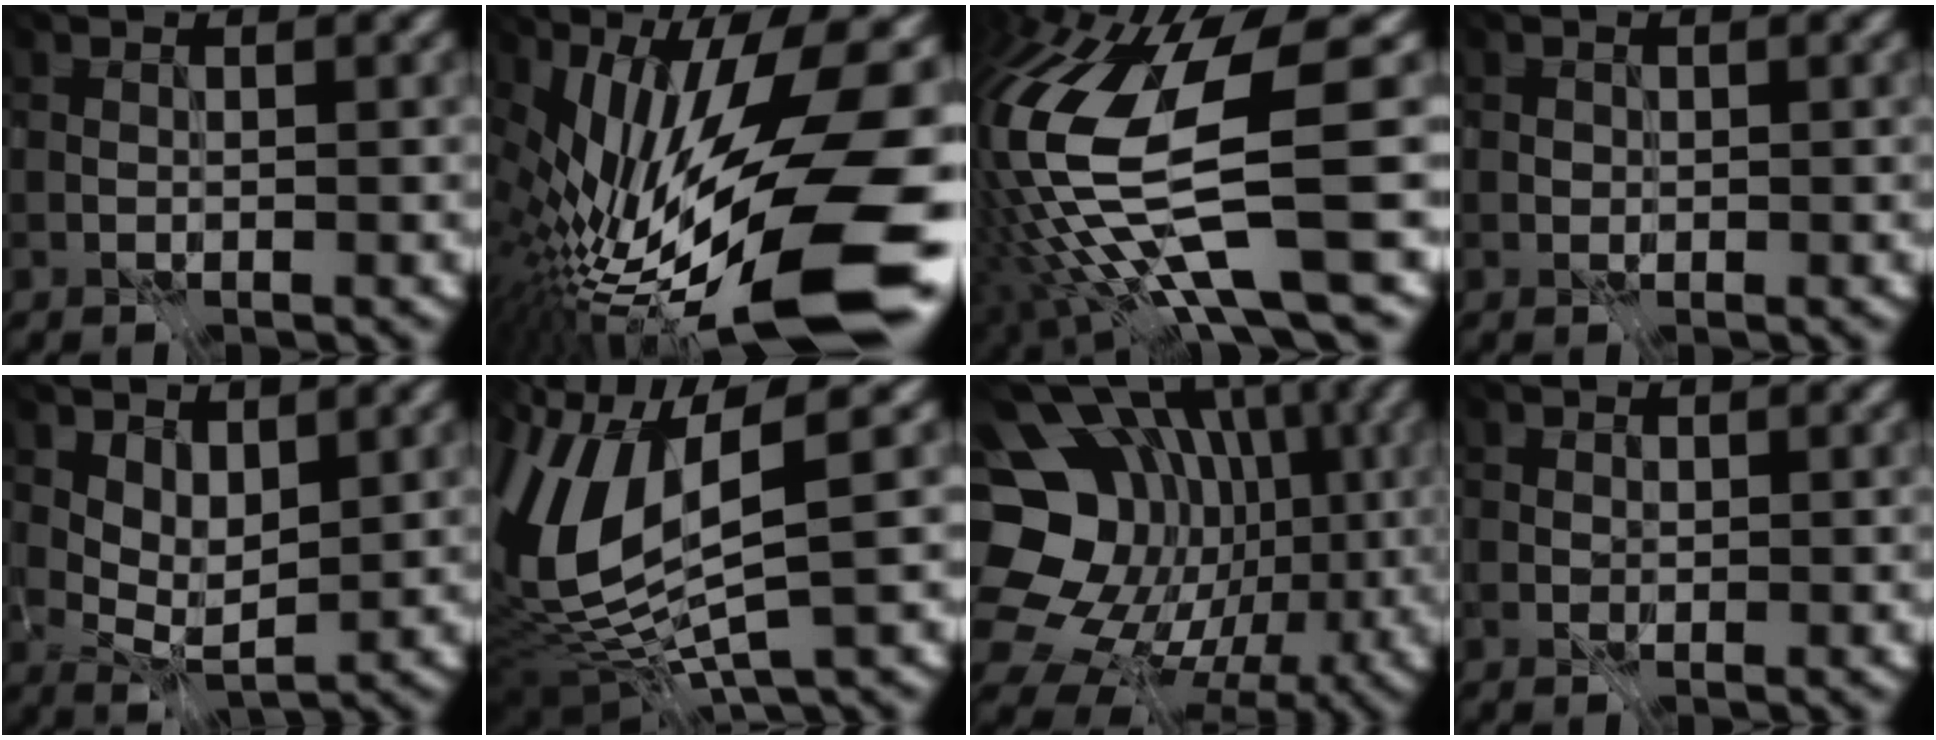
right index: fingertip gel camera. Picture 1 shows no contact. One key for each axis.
{"total": 18.4, "fx": -7.0, "fy": 4.7, "fz": 16.4, "tx": -0.258, "ty": -0.017, "tz": -0.106}
{"total": 13.0, "fx": -3.9, "fy": 2.2, "fz": 12.2, "tx": -0.274, "ty": -0.026, "tz": -0.030}
{"total": 1.5, "fx": -1.0, "fy": -0.5, "fz": -1.0, "tx": 0.007, "ty": -0.020, "tz": 0.000}
{"total": 1.3, "fx": 0.4, "fy": 0.7, "fz": 1.0, "tx": -0.029, "ty": -0.025, "tz": 0.026}
{"total": 11.3, "fx": -1.2, "fy": 3.7, "fz": 10.6, "tx": -0.254, "ty": -0.014, "tz": 0.012}
{"total": 18.3, "fx": -1.3, "fy": 16.2, "fz": 8.5, "tx": -0.171, "ty": 0.010, "tz": -0.005}
{"total": 1.7, "fx": -1.1, "fy": -0.7, "fz": -1.1, "tx": 0.018, "ty": -0.024, "tz": 0.002}